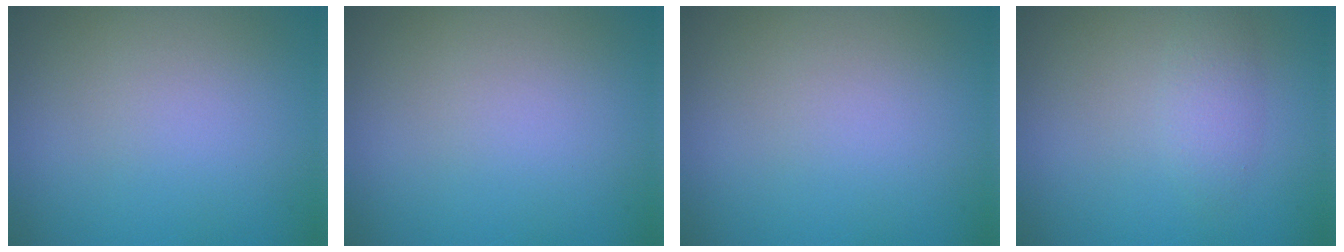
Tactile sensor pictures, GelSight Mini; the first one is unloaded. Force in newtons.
{"total": 0.0}
{"total": 0.0}
{"total": 1.7, "press": 1.7, "slide": 0.0}